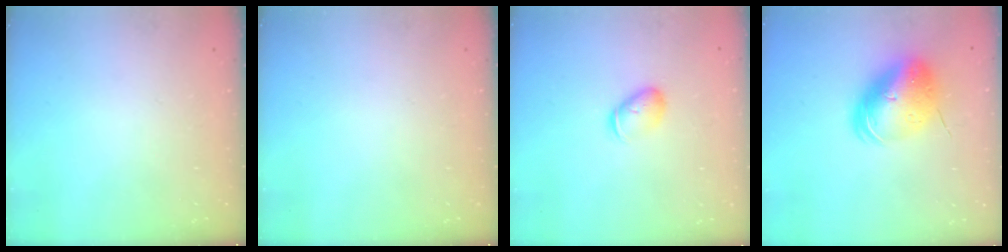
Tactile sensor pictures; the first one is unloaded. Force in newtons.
{"total": 0.0}
{"total": 5.9, "press": 5.8, "slide": 0.7}
{"total": 14.3, "press": 14.1, "slide": 2.6}